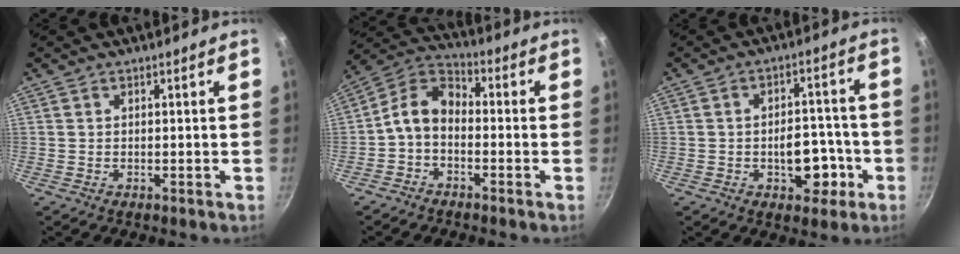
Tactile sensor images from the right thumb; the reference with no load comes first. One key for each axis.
{"total": 7.7, "fx": -2.1, "fy": 5.1, "fz": 5.4, "tx": -0.101, "ty": 0.046, "tz": -0.059}
{"total": 9.3, "fx": -3.0, "fy": 5.8, "fz": 6.7, "tx": -0.054, "ty": 0.025, "tz": -0.036}